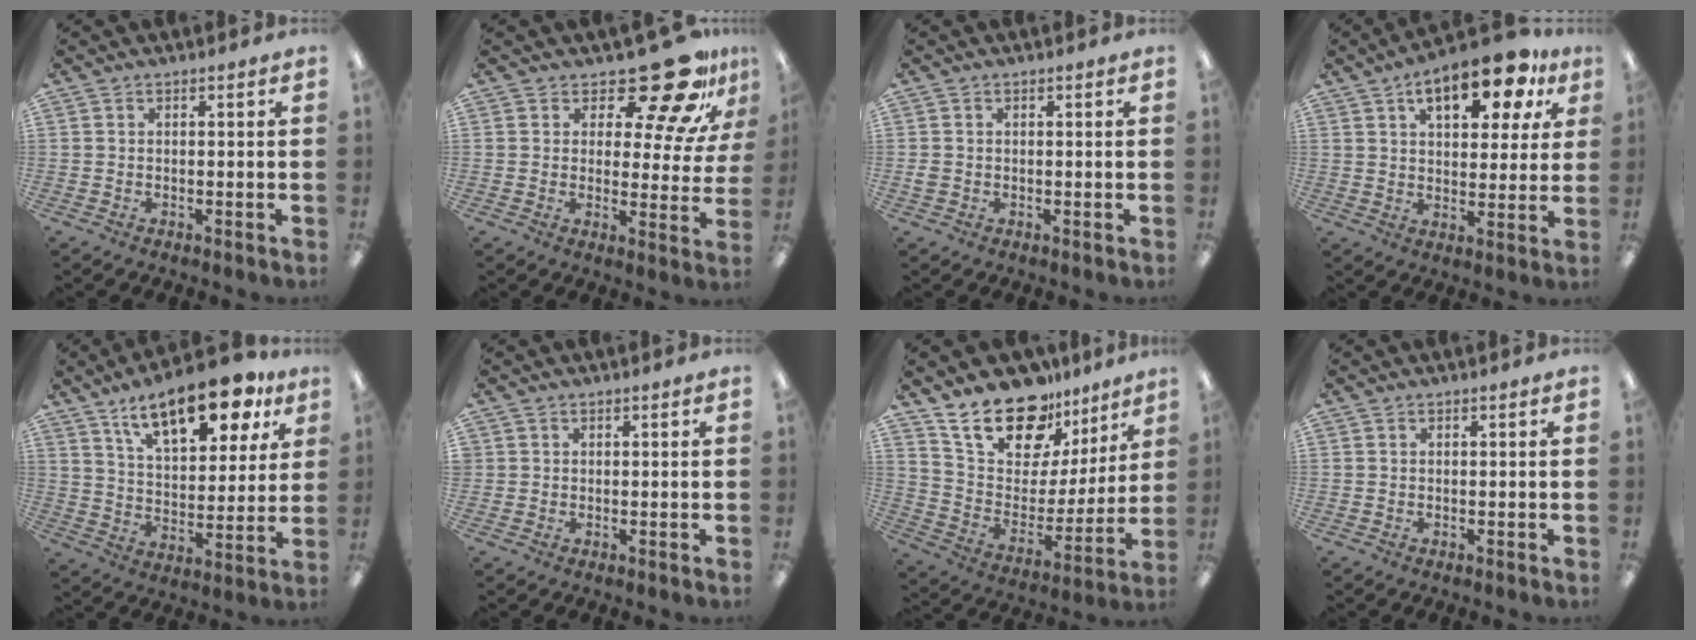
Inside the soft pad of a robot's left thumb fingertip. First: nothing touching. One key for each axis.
{"total": 17.4, "fx": 13.1, "fy": 5.8, "fz": 10.0, "tx": -0.144, "ty": -0.095, "tz": 0.218}
{"total": 1.4, "fx": -0.2, "fy": 1.3, "fz": 0.5, "tx": -0.006, "ty": 0.004, "tz": -0.004}
{"total": 15.1, "fx": 8.5, "fy": 6.7, "fz": 10.5, "tx": -0.139, "ty": -0.031, "tz": 0.135}
{"total": 18.6, "fx": 12.0, "fy": 7.9, "fz": 11.9, "tx": -0.183, "ty": -0.055, "tz": 0.199}
{"total": 0.8, "fx": 0.2, "fy": 0.6, "fz": -0.4, "tx": 0.010, "ty": 0.001, "tz": 0.003}
{"total": 19.8, "fx": 15.4, "fy": 9.8, "fz": 7.8, "tx": -0.147, "ty": -0.105, "tz": 0.280}
{"total": 0.0}